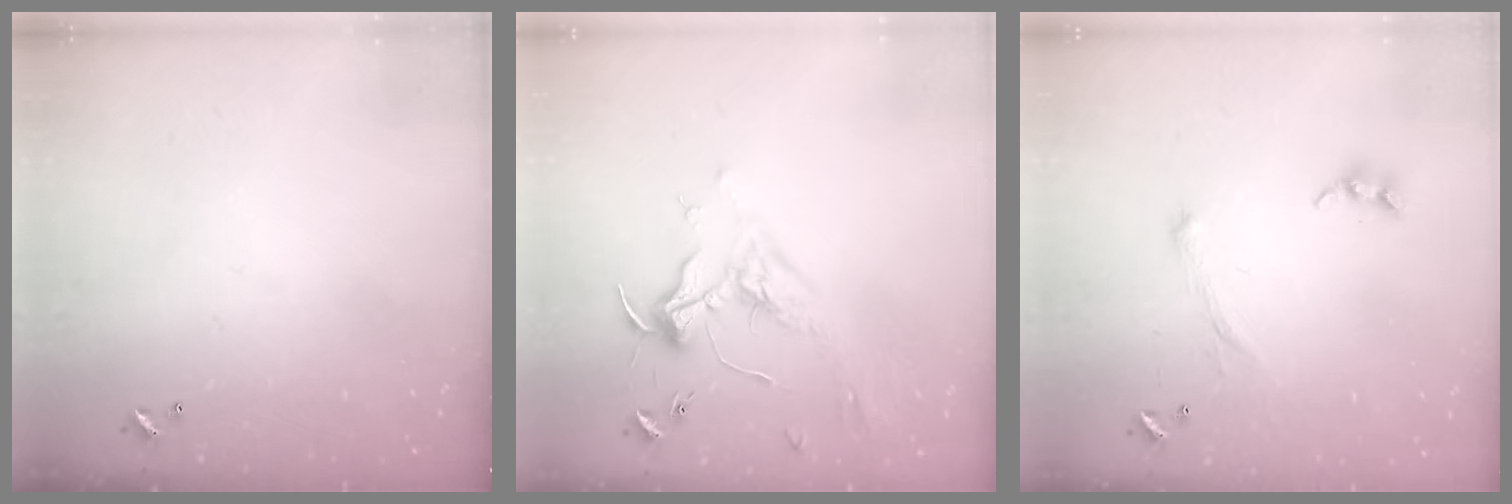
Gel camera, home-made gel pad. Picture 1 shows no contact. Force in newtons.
{"total": 2.0, "press": 1.8, "slide": 0.7}
{"total": 2.1, "press": 2.0, "slide": 0.7}